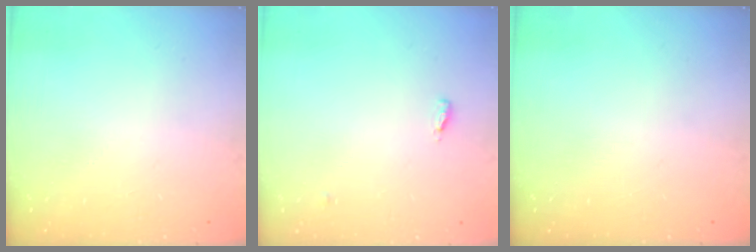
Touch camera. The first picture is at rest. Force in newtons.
{"total": 3.4, "press": 3.2, "slide": 1.2}
{"total": 0.0}